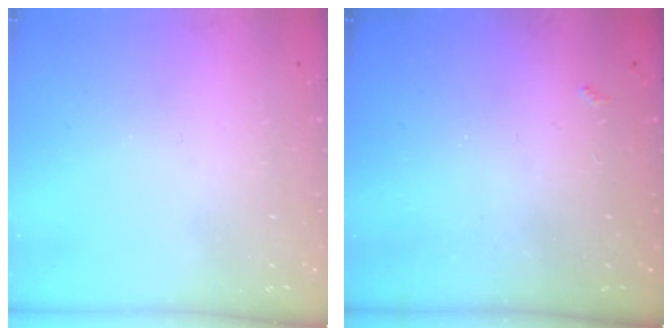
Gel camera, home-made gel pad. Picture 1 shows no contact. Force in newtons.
{"total": 2.1, "press": 2.0, "slide": 0.4}